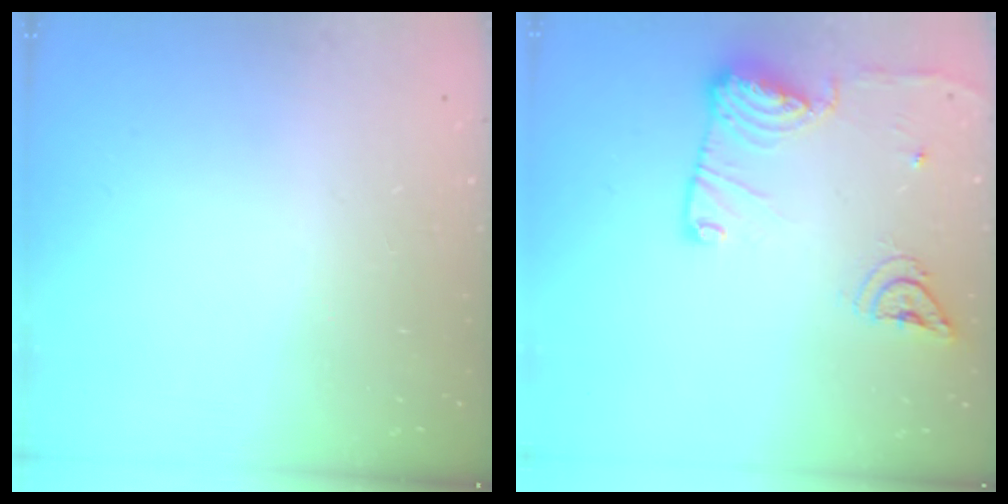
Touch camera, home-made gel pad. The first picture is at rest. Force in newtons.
{"total": 13.5, "press": 13.4, "slide": 1.7}